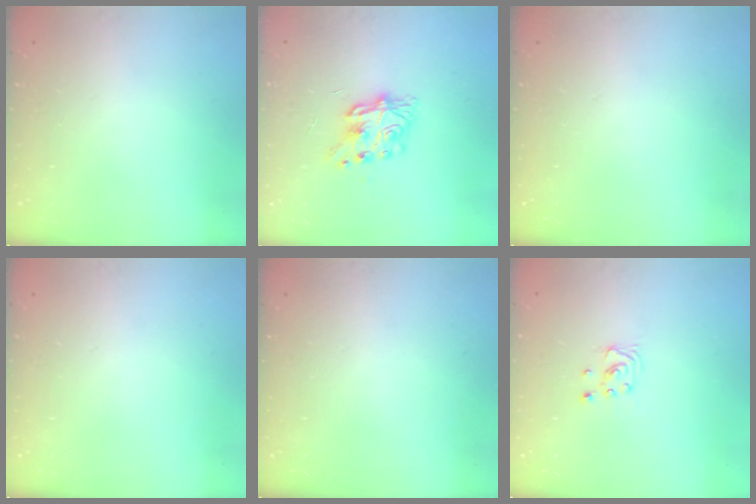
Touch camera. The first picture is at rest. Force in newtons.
{"total": 8.4, "press": 8.3, "slide": 0.3}
{"total": 0.0}
{"total": 0.0}
{"total": 0.0}
{"total": 2.3, "press": 2.3, "slide": 0.2}